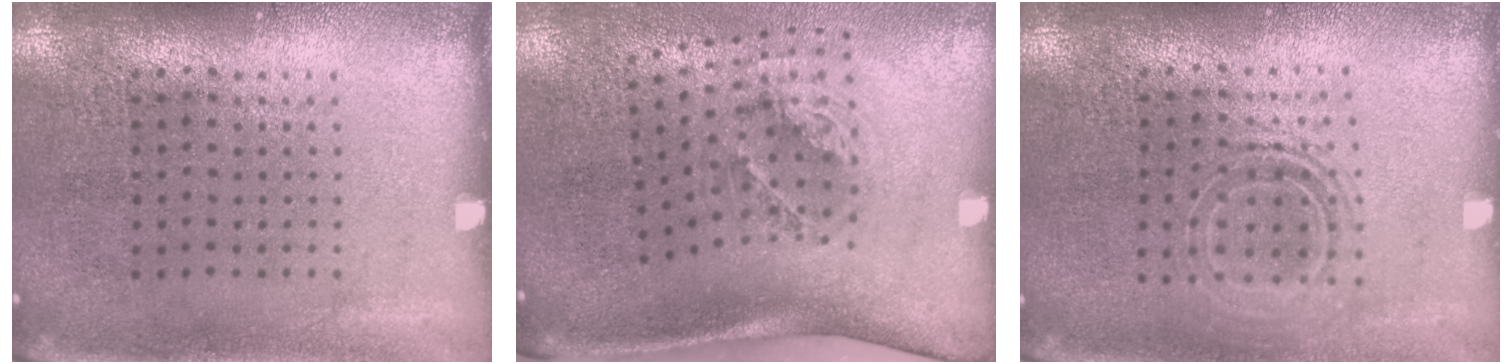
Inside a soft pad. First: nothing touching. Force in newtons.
{"total": 2.0, "press": 1.3, "slide": 1.6}
{"total": 1.6, "press": 1.3, "slide": 0.9}